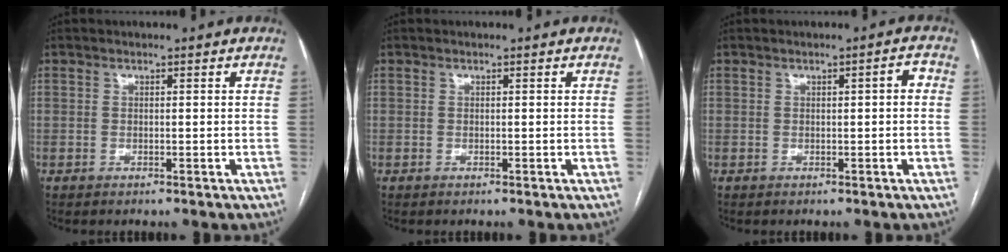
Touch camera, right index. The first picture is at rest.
{"total": 0.0}
{"total": 1.7, "force": [0.2, 0.4, 1.7], "torque": [-0.020, 0.005, 0.002]}